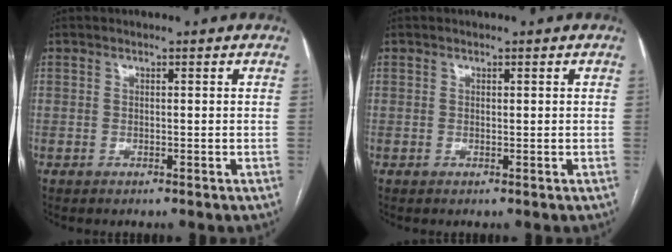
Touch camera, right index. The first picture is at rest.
{"total": 0.0}